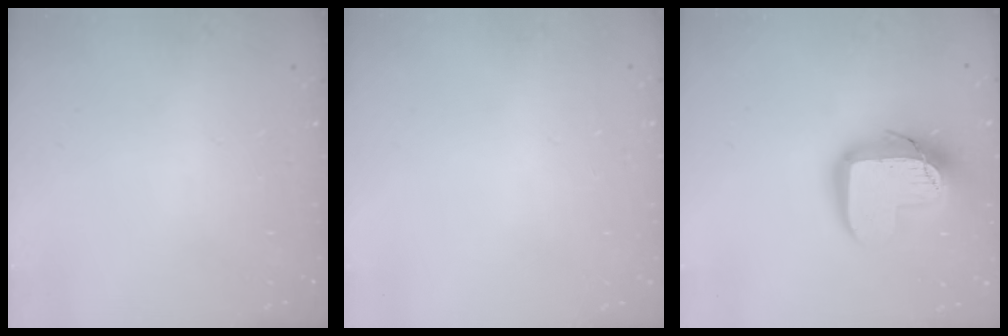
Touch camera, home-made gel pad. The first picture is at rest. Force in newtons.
{"total": 0.0}
{"total": 16.1, "press": 16.1, "slide": 1.1}